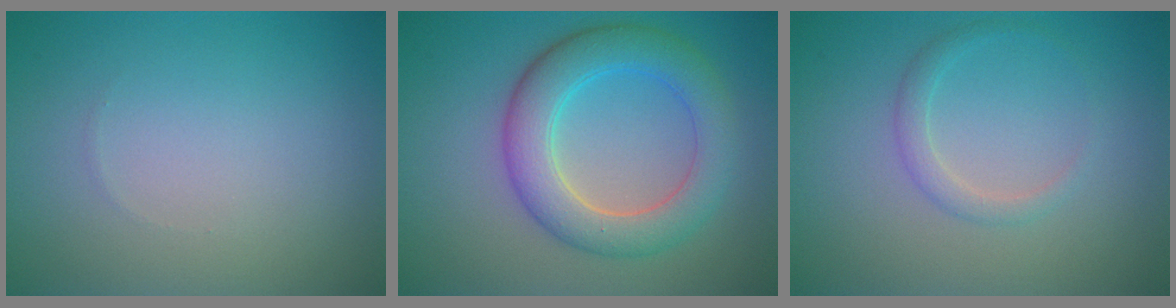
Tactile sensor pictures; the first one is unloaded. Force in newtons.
{"total": 6.1, "press": 6.1, "slide": 0.5}
{"total": 1.4, "press": 1.4, "slide": 0.0}